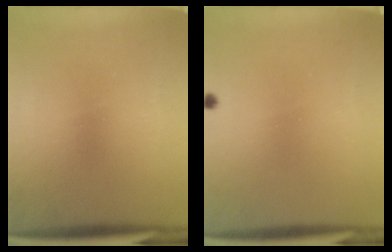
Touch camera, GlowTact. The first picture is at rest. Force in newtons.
{"total": 0.5}